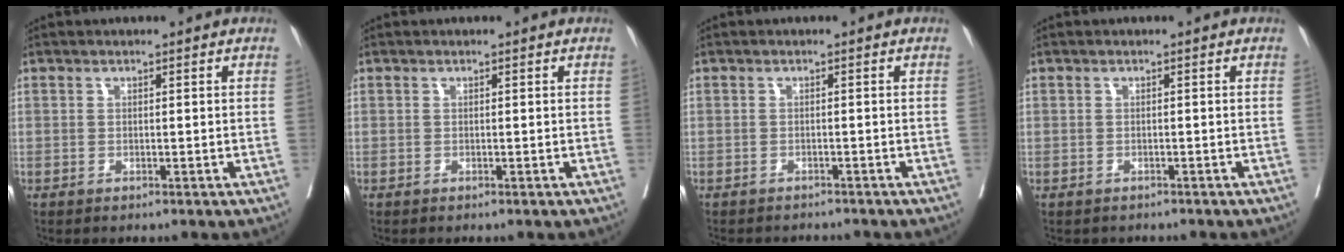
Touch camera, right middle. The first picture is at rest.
{"total": 0.0}
{"total": 4.9, "force": [-4.6, 1.3, 0.8], "torque": [-0.004, -0.005, -0.062]}
{"total": 1.7, "force": [-1.3, 1.1, -0.2], "torque": [-0.010, 0.002, -0.023]}